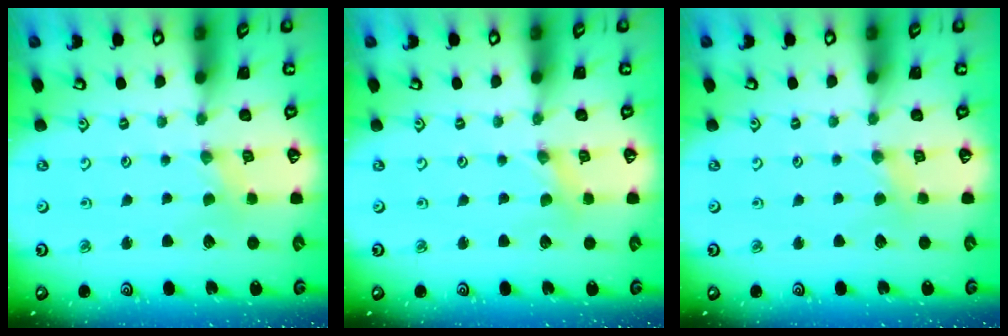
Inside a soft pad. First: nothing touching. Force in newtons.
{"total": 0.6, "press": 0.6, "slide": 0.1}
{"total": 2.4, "press": 2.4, "slide": 0.4}